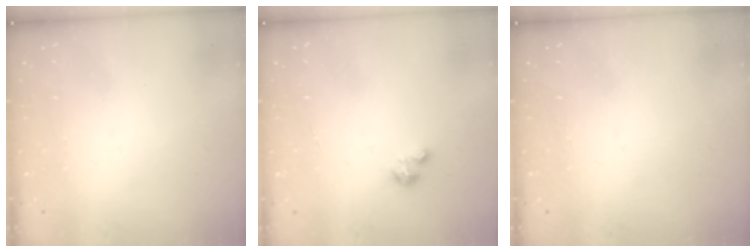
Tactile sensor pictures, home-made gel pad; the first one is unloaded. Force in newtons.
{"total": 2.0, "press": 2.0, "slide": 0.2}
{"total": 0.0}